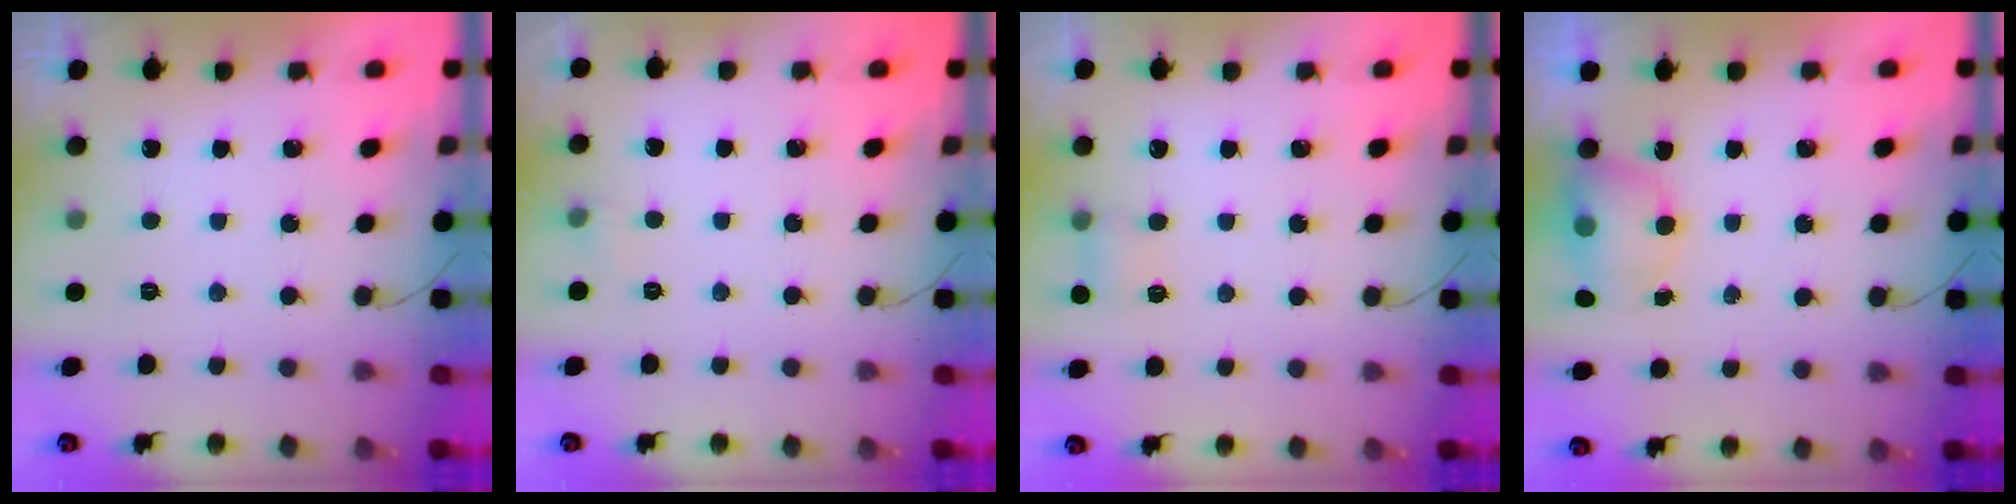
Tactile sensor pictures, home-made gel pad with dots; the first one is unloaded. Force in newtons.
{"total": 3.5, "press": 3.3, "slide": 1.0}
{"total": 3.8, "press": 3.6, "slide": 1.2}
{"total": 8.6, "press": 7.1, "slide": 4.7}